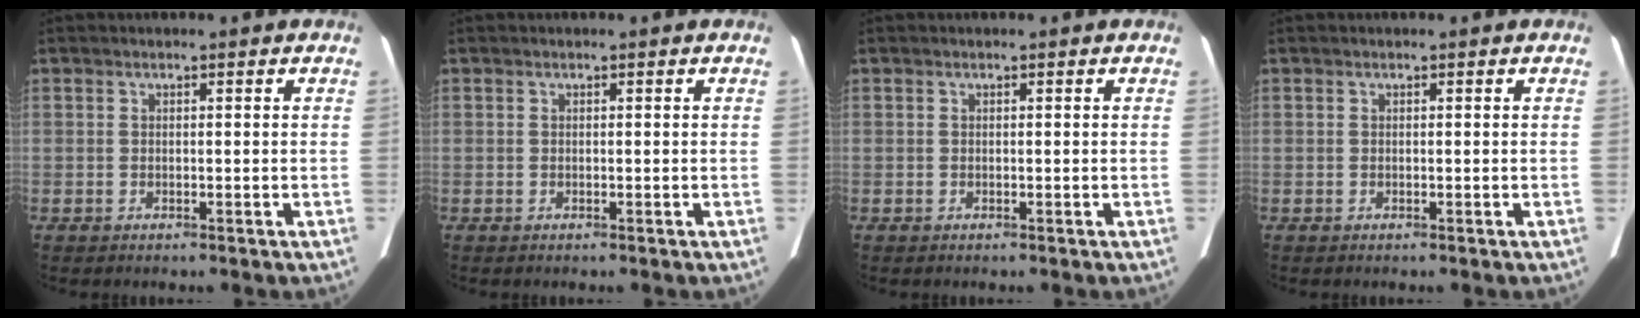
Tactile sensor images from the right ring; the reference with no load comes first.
{"total": 0.0}
{"total": 0.0}
{"total": 0.0}